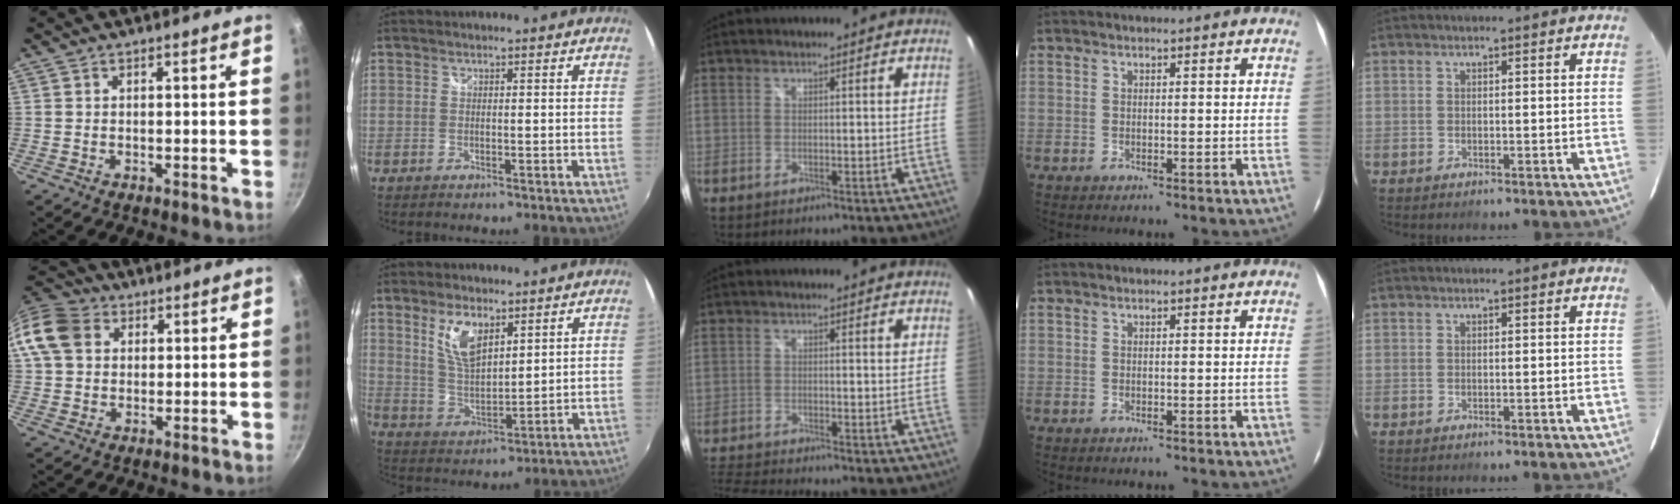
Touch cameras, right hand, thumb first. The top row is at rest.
{"thumb": {"total": 12.2, "force": [3.1, 9.9, 6.5], "torque": [-0.120, 0.020, 0.041]}, "index": {"total": 8.6, "force": [4.7, 3.9, 6.1], "torque": [-0.114, -0.001, 0.098]}, "middle": {"total": 8.5, "force": [-8.0, 0.6, 2.8], "torque": [-0.083, -0.016, -0.146]}}